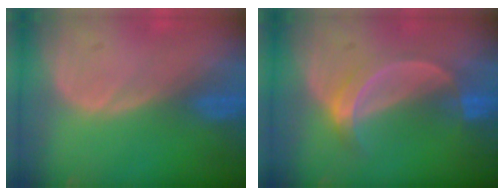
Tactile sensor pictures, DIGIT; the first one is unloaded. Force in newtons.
{"total": 5.1, "press": 4.7, "slide": 2.0}